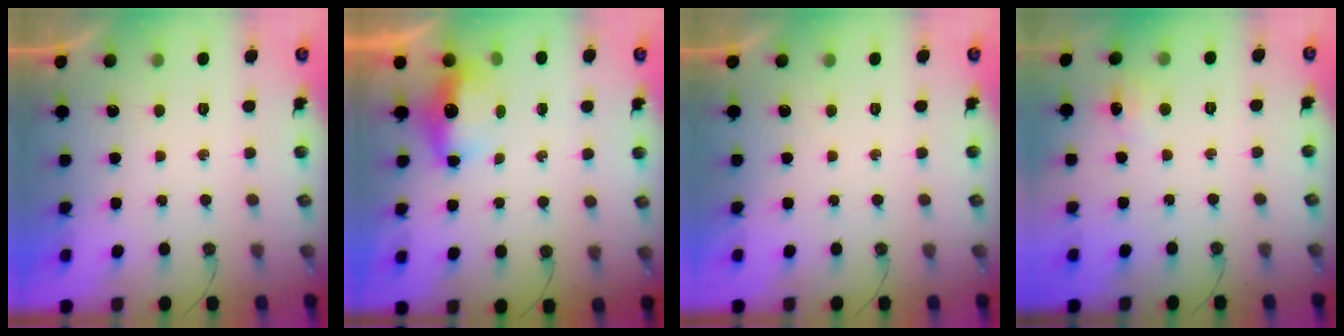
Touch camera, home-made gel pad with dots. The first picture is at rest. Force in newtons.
{"total": 5.4, "press": 5.4, "slide": 0.7}
{"total": 0.0}
{"total": 5.5, "press": 5.5, "slide": 0.6}